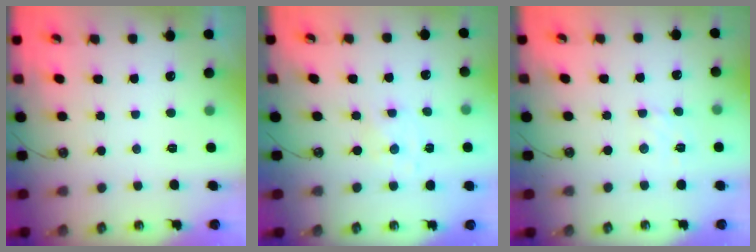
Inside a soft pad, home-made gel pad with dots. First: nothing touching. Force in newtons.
{"total": 0.8, "press": 0.8, "slide": 0.2}
{"total": 3.7, "press": 3.7, "slide": 0.5}